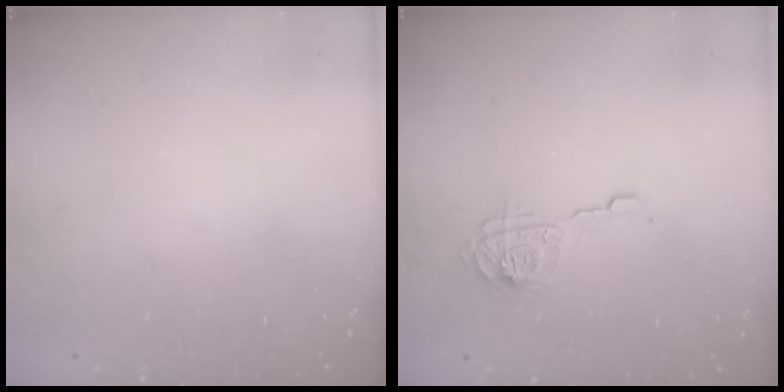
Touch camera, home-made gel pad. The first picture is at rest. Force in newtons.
{"total": 9.2, "press": 9.1, "slide": 0.5}